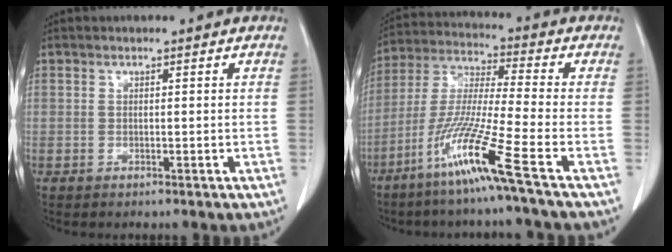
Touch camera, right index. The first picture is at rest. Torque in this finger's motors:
{"motor_torque": [1.24, -0.90, 0.66, 0.21]}